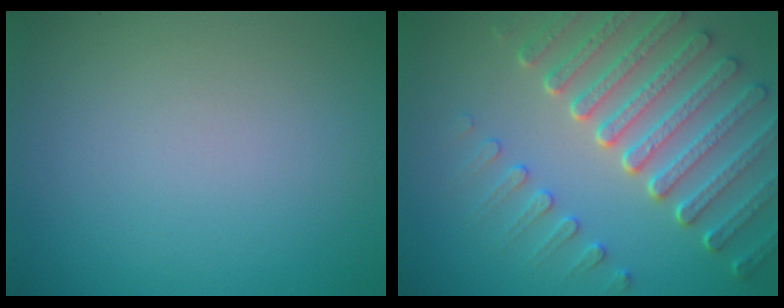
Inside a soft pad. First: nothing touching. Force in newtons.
{"total": 7.3, "press": 5.6, "slide": 4.6}